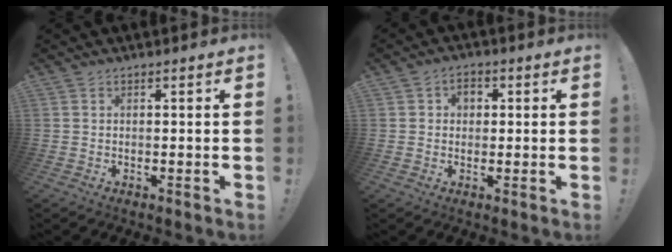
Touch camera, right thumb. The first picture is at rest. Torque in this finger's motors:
{"motor_torque": [-0.36, 0.37, 0.00, 0.00, 0.00]}